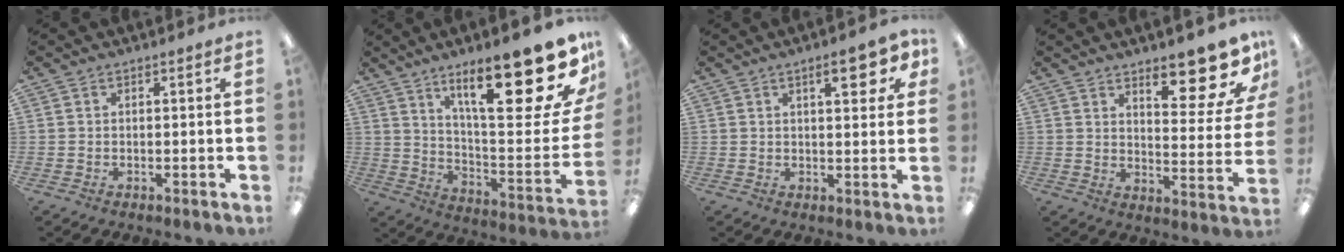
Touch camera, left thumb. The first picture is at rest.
{"total": 26.5, "force": [15.5, 6.5, 20.5], "torque": [-0.292, -0.104, 0.253]}
{"total": 8.1, "force": [4.0, 2.9, 6.4], "torque": [-0.075, -0.014, 0.056]}
{"total": 13.9, "force": [10.5, 3.9, 8.2], "torque": [-0.092, -0.082, 0.171]}